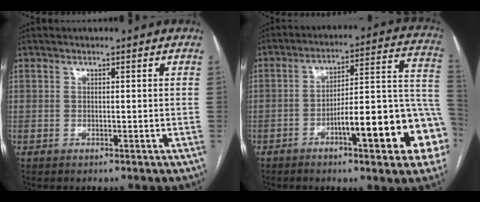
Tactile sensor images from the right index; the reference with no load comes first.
{"total": 18.1, "force": [-6.6, 2.9, 16.6], "torque": [-0.168, 0.036, -0.083]}